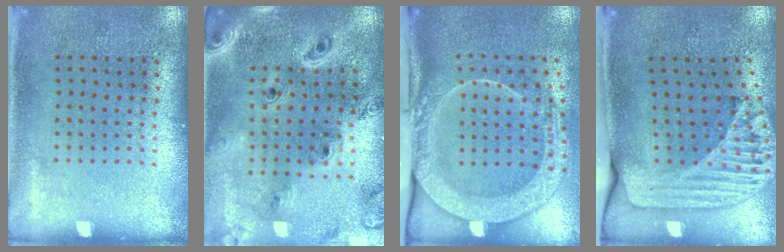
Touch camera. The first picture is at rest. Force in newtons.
{"total": 2.8, "press": 2.4, "slide": 1.4}
{"total": 2.8, "press": 2.1, "slide": 1.9}
{"total": 2.4, "press": 1.7, "slide": 1.6}